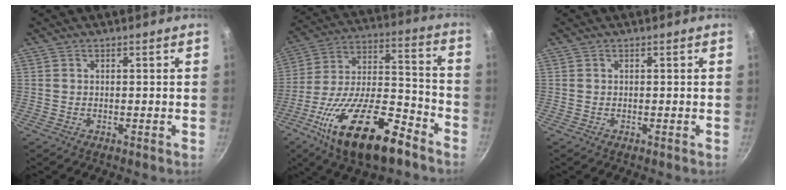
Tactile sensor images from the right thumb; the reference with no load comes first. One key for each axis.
{"total": 24.2, "fx": -13.7, "fy": 9.6, "fz": 17.5, "tx": -0.274, "ty": 0.062, "tz": -0.238}
{"total": 0.0}